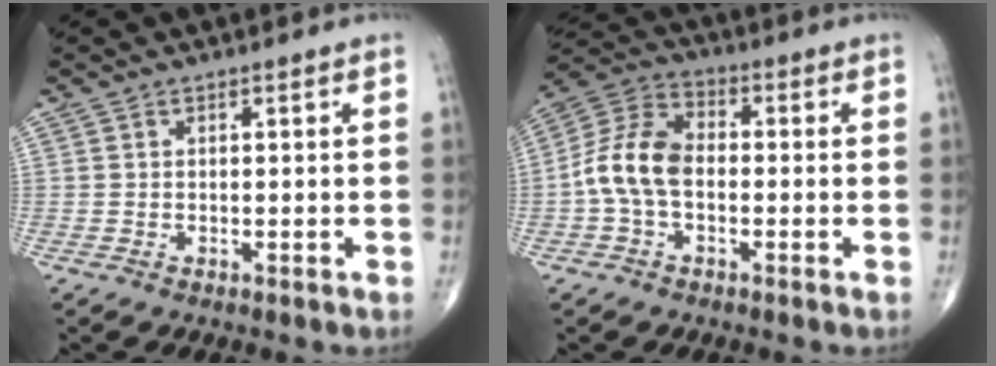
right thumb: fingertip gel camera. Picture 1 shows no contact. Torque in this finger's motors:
{"motor_torque": [1.33, 1.45, 0.77, -0.59, 0.10]}